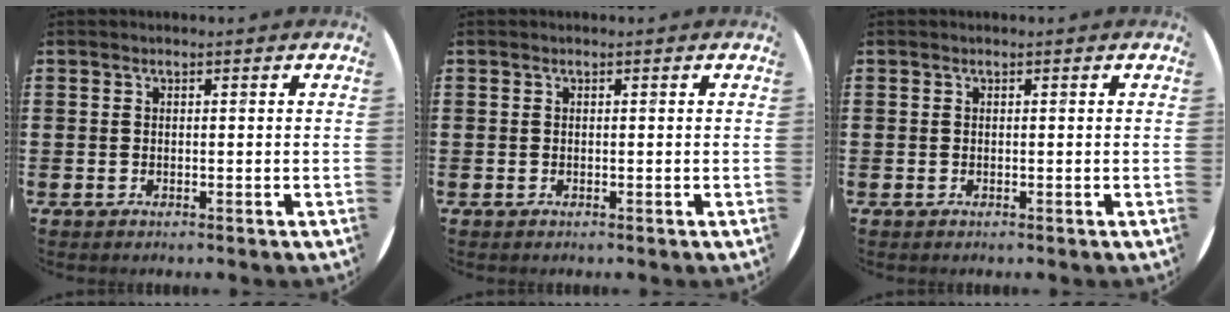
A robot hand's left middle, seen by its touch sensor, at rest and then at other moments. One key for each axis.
{"total": 0.0}
{"total": 0.0}